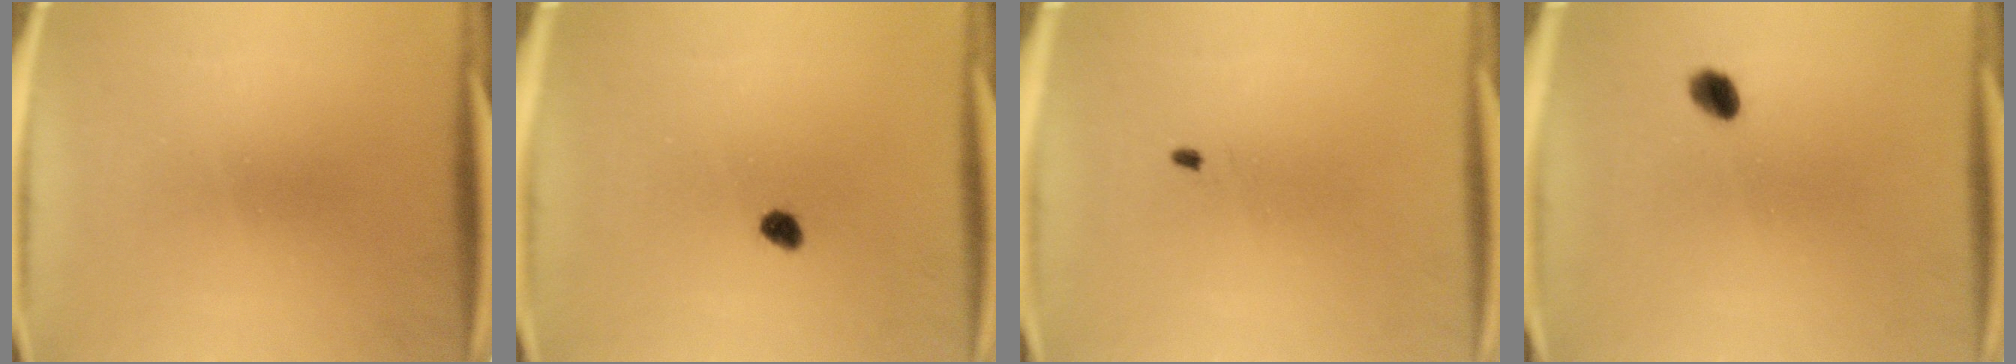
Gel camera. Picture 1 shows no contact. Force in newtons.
{"total": 2.0}
{"total": 0.5}
{"total": 2.8}